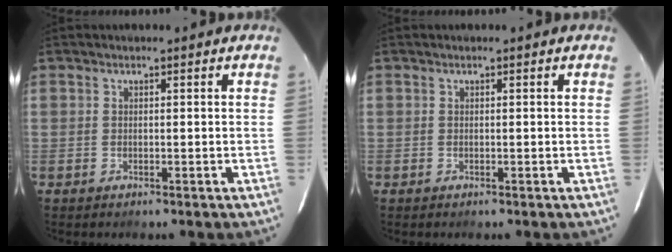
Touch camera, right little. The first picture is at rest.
{"total": 0.0}